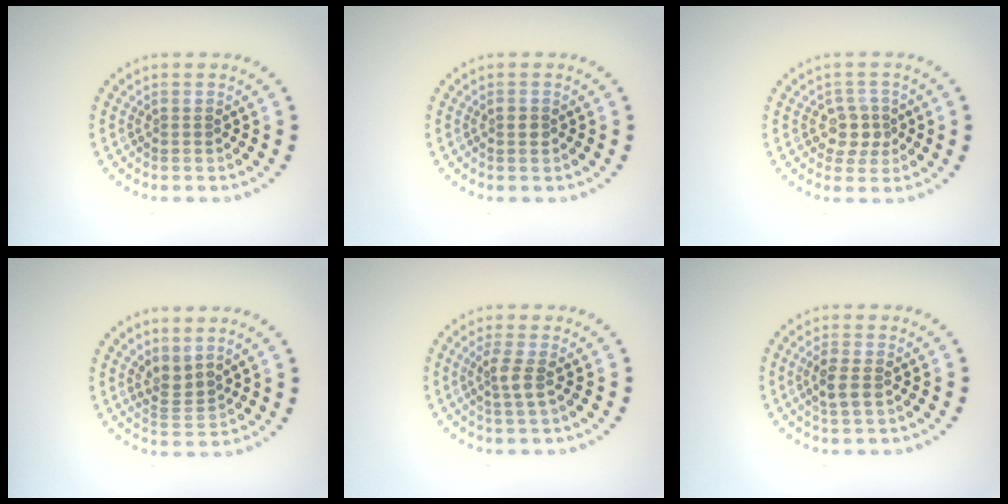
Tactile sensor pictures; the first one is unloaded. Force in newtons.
{"total": 1.1, "press": 1.1, "slide": 0.0}
{"total": 2.4, "press": 2.1, "slide": 1.0}
{"total": 2.3, "press": 1.5, "slide": 1.7}
{"total": 1.7, "press": 1.4, "slide": 1.0}
{"total": 2.0, "press": 1.9, "slide": 0.7}